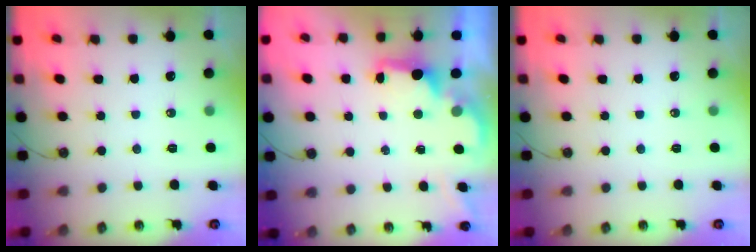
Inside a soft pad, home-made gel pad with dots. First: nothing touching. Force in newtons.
{"total": 2.0, "press": 1.9, "slide": 0.8}
{"total": 0.0}